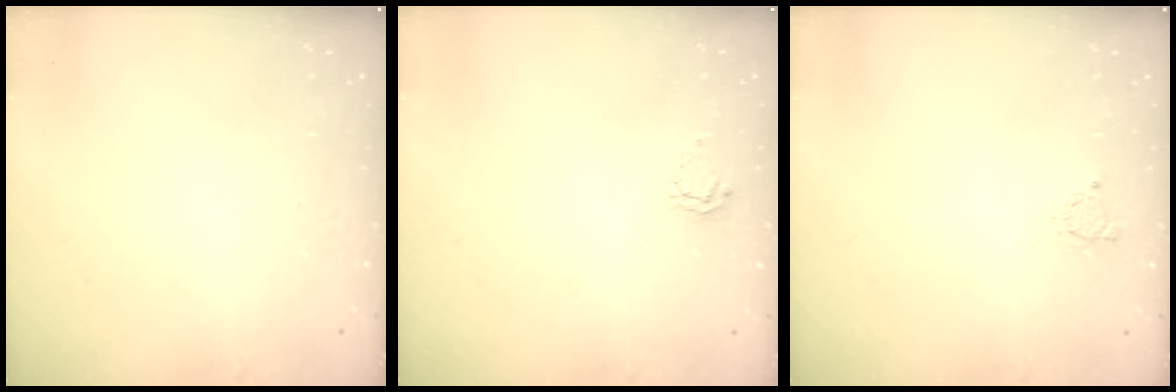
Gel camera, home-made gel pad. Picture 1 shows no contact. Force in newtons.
{"total": 3.8, "press": 3.8, "slide": 0.7}
{"total": 2.2, "press": 2.2, "slide": 0.4}